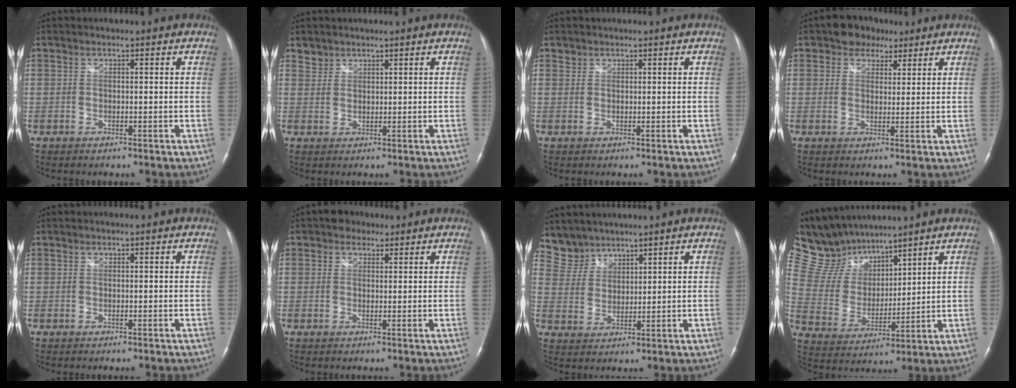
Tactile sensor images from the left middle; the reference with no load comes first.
{"total": 1.8, "force": [1.5, 1.0, -0.3], "torque": [0.012, 0.008, 0.025]}
{"total": 0.7, "force": [0.6, 0.4, -0.1], "torque": [0.004, 0.003, 0.010]}
{"total": 5.0, "force": [3.2, 3.4, 1.6], "torque": [-0.025, 0.015, 0.051]}
{"total": 0.0}
{"total": 2.8, "force": [1.7, 2.0, 0.8], "torque": [-0.016, 0.013, 0.024]}
{"total": 5.0, "force": [4.6, 2.0, -0.6], "torque": [0.010, 0.009, 0.102]}
{"total": 11.7, "force": [10.6, 3.9, 3.0], "torque": [-0.084, 0.024, 0.215]}